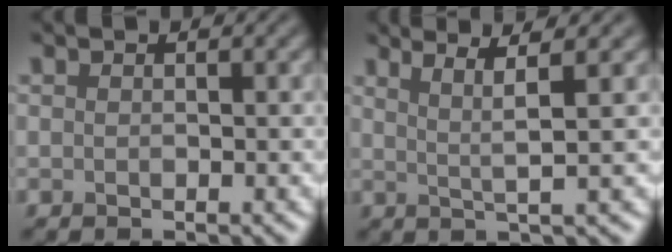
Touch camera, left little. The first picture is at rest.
{"total": 3.2, "force": [1.7, 0.4, 2.7], "torque": [-0.050, 0.002, 0.027]}